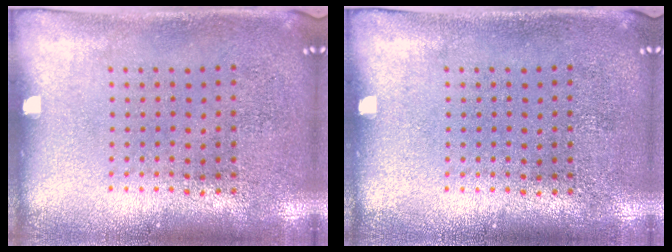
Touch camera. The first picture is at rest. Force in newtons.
{"total": 0.0}